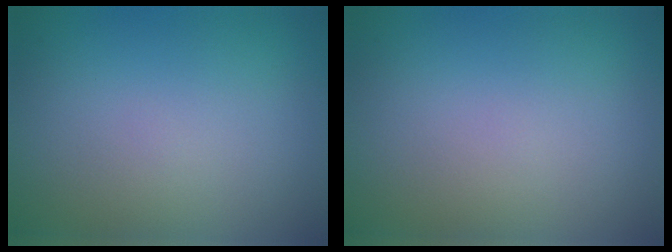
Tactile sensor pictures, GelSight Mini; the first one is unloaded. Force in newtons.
{"total": 0.0}